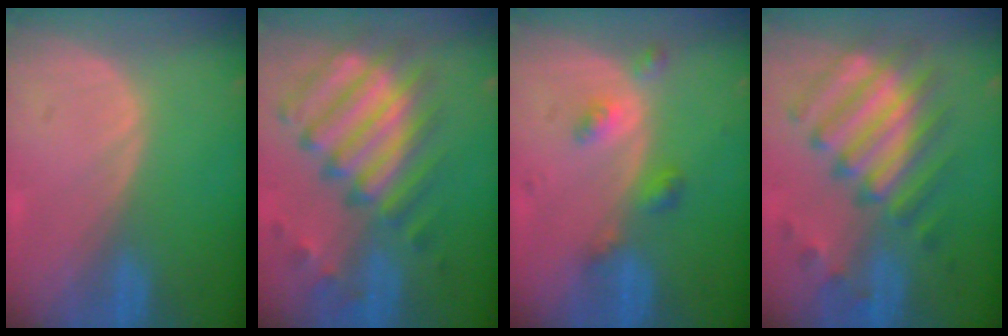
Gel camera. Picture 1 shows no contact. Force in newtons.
{"total": 11.8, "press": 10.4, "slide": 5.6}
{"total": 4.4, "press": 3.9, "slide": 2.0}
{"total": 9.9, "press": 9.7, "slide": 2.2}